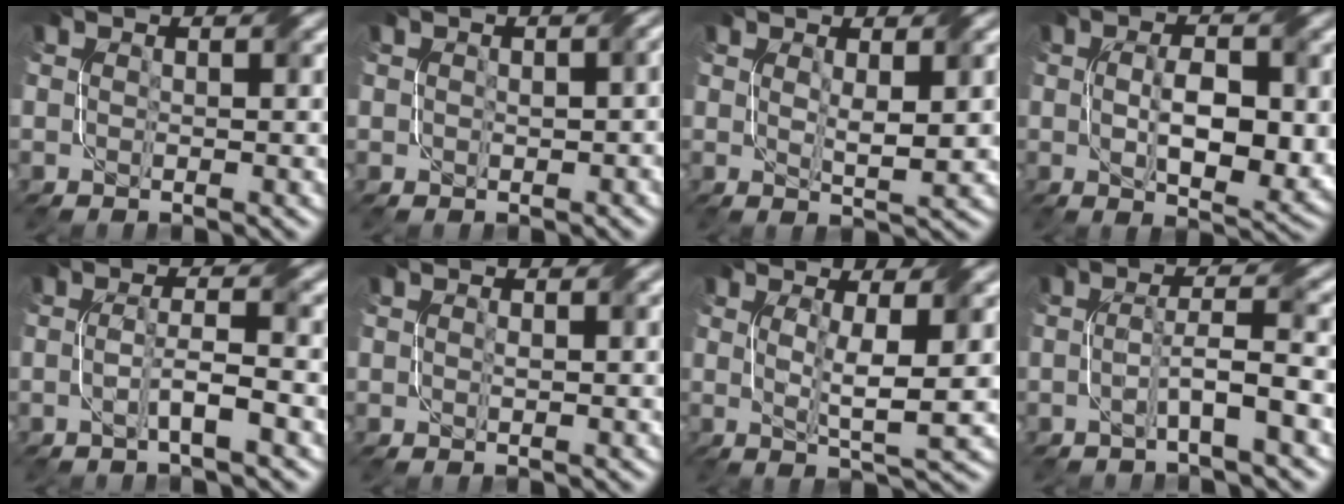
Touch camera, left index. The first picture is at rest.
{"total": 2.5, "force": [0.3, 1.6, 1.9], "torque": [-0.015, 0.000, 0.010]}
{"total": 2.3, "force": [0.6, 0.5, 2.2], "torque": [-0.043, -0.004, 0.014]}
{"total": 6.5, "force": [-0.2, 2.8, 5.9], "torque": [-0.100, -0.008, 0.004]}
{"total": 2.8, "force": [-0.9, 0.1, 2.6], "torque": [-0.050, 0.006, -0.021]}
{"total": 0.7, "force": [0.2, 0.1, 0.6], "torque": [-0.010, 0.000, 0.003]}
{"total": 4.0, "force": [0.6, 0.5, 3.9], "torque": [-0.069, -0.007, 0.013]}
{"total": 3.5, "force": [-1.2, 0.1, 3.3], "torque": [-0.061, 0.013, -0.029]}